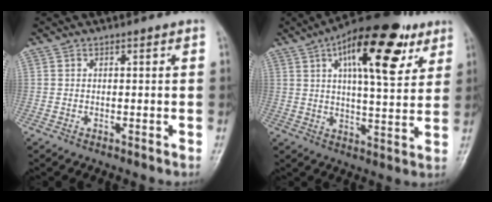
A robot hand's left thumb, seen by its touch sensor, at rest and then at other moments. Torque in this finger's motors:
{"motor_torque": [0.63, 0.69, 1.84, -0.93, 0.26]}